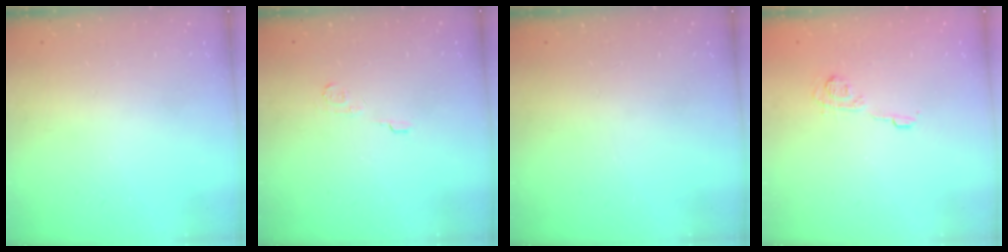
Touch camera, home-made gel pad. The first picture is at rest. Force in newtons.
{"total": 3.8, "press": 3.8, "slide": 0.5}
{"total": 0.0}
{"total": 7.8, "press": 7.8, "slide": 0.6}